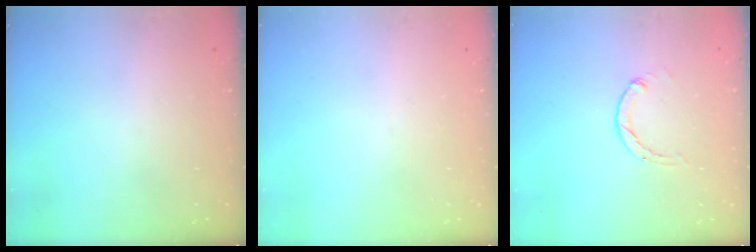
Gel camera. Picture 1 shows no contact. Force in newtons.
{"total": 0.0}
{"total": 0.0}